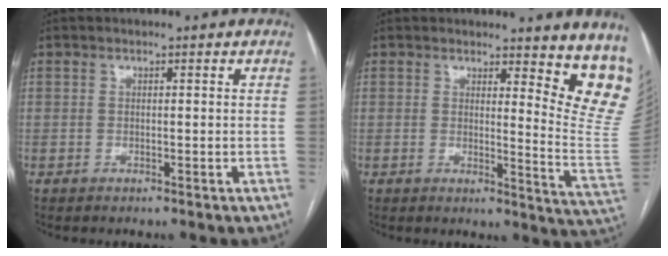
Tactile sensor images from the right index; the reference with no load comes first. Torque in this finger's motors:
{"motor_torque": [-0.12, 0.23, 0.04, 0.01]}